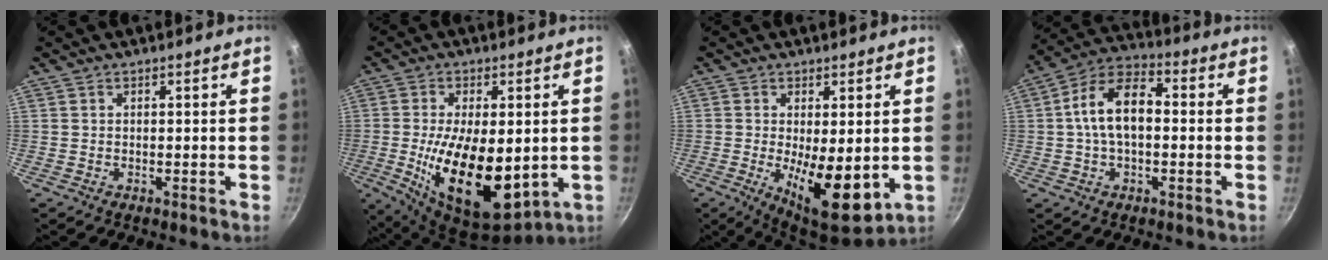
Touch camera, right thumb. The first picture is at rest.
{"total": 18.7, "force": [-1.7, 9.3, 16.1], "torque": [-0.269, -0.018, -0.015]}
{"total": 12.2, "force": [-1.3, 4.6, 11.2], "torque": [-0.159, -0.020, -0.005]}
{"total": 12.0, "force": [0.2, 7.0, 9.7], "torque": [-0.158, 0.039, -0.010]}